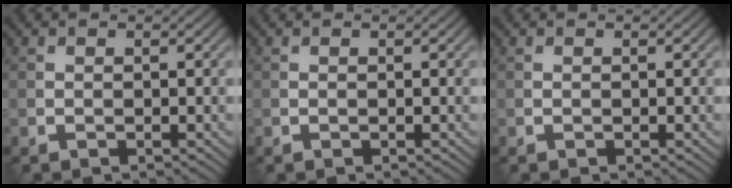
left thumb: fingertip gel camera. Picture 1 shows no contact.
{"total": 0.0}
{"total": 0.0}